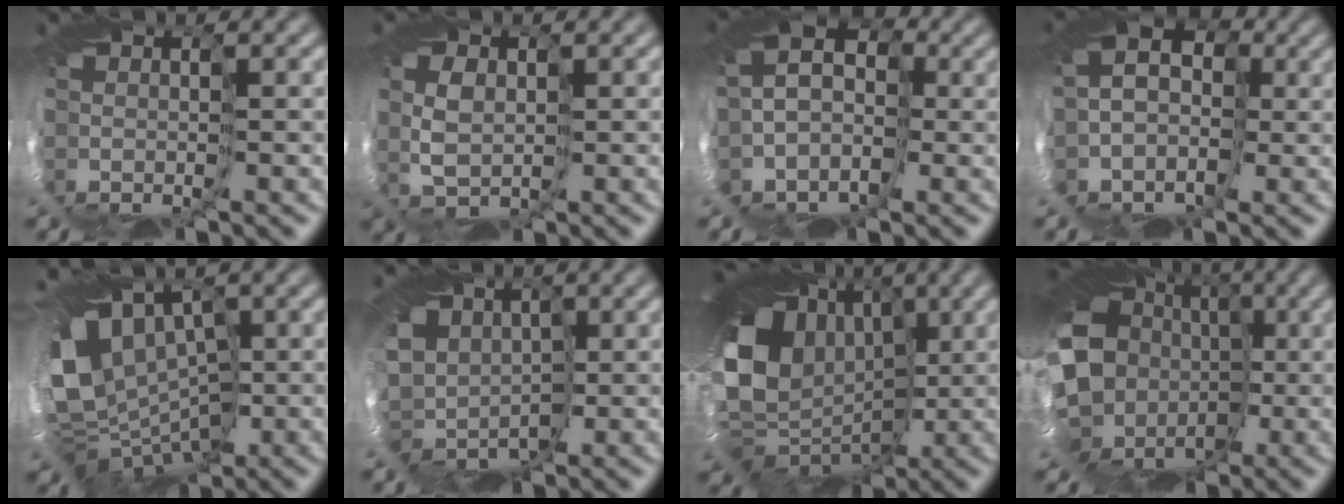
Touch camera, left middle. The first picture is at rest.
{"total": 2.9, "force": [0.2, 2.3, 1.7], "torque": [-0.052, 0.001, 0.011]}
{"total": 10.1, "force": [-0.5, 8.8, 4.8], "torque": [-0.099, 0.015, -0.035]}
{"total": 10.3, "force": [0.7, 9.3, 4.6], "torque": [-0.094, 0.023, -0.022]}
{"total": 10.5, "force": [0.4, 8.4, 6.4], "torque": [-0.132, -0.012, 0.022]}
{"total": 9.2, "force": [1.1, 7.6, 5.2], "torque": [-0.095, -0.008, 0.024]}
{"total": 13.8, "force": [1.3, 11.6, 7.4], "torque": [-0.143, 0.009, 0.027]}
{"total": 15.6, "force": [-0.5, 13.0, 8.5], "torque": [-0.154, -0.018, -0.010]}